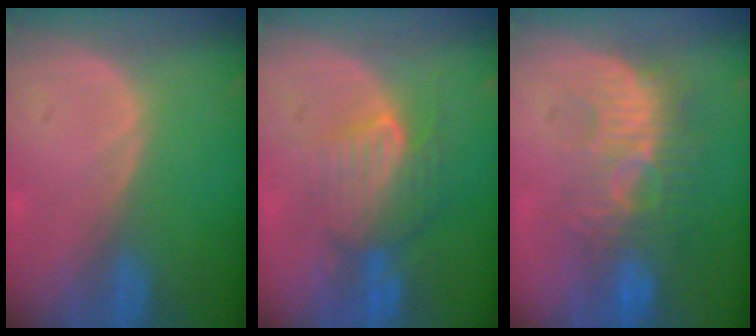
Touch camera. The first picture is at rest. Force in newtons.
{"total": 7.5, "press": 7.3, "slide": 1.6}
{"total": 9.4, "press": 8.9, "slide": 2.9}